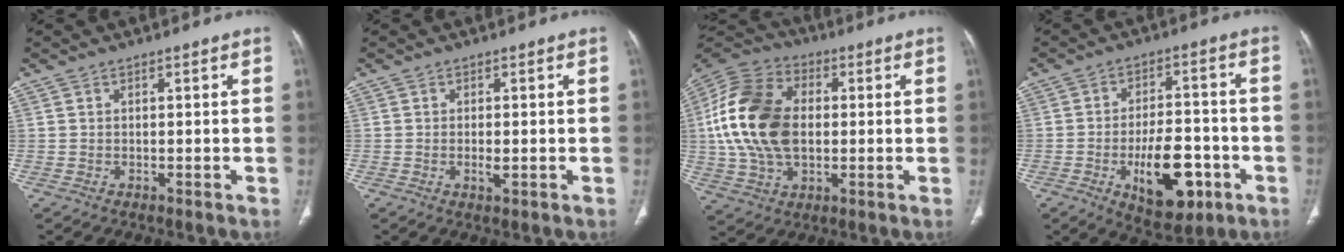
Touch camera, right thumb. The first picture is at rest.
{"total": 2.1, "force": [-0.4, 0.8, 1.9], "torque": [-0.035, -0.004, -0.007]}
{"total": 20.4, "force": [1.0, 13.5, 15.2], "torque": [-0.299, 0.013, 0.017]}
{"total": 14.3, "force": [-5.3, 7.2, 11.2], "torque": [-0.141, 0.024, -0.074]}